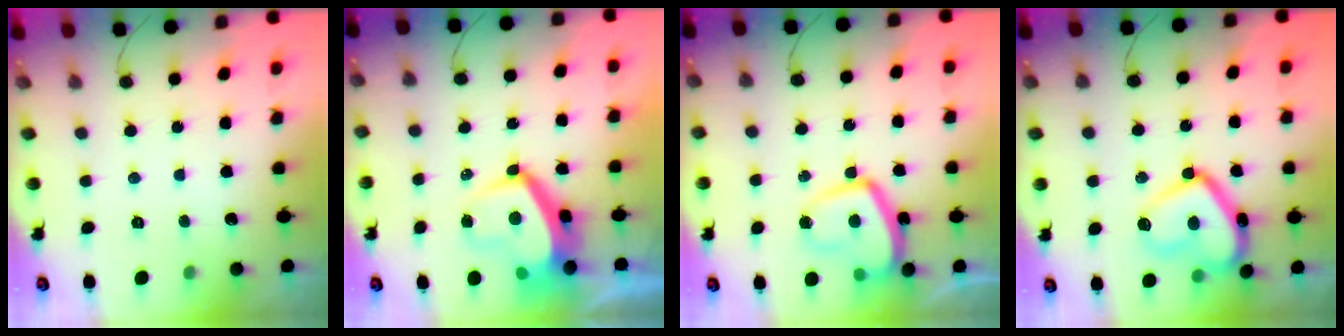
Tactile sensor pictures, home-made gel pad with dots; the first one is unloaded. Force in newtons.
{"total": 9.5, "press": 9.5, "slide": 0.9}
{"total": 12.5, "press": 12.5, "slide": 1.2}
{"total": 15.7, "press": 15.6, "slide": 1.4}